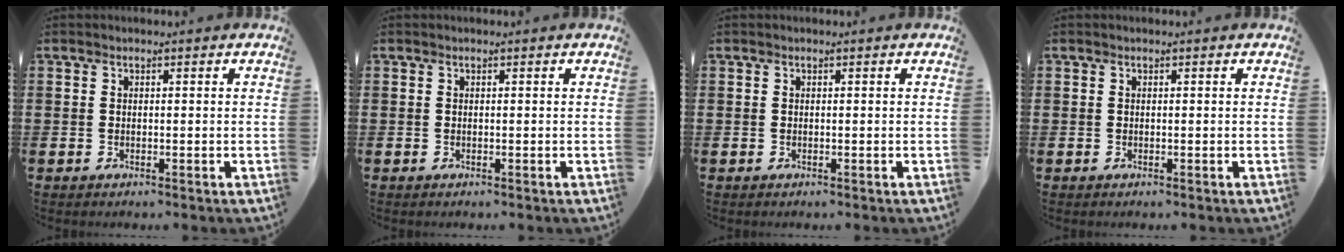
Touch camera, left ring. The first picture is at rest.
{"total": 0.0}
{"total": 0.0}
{"total": 0.0}